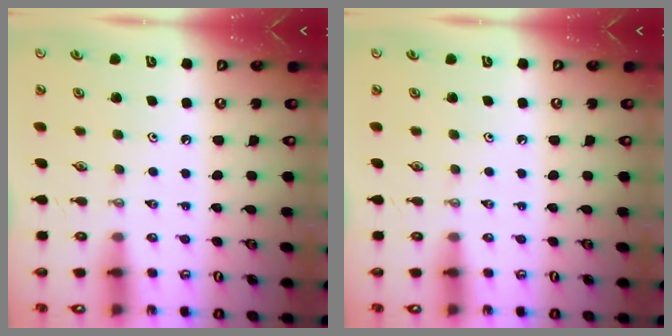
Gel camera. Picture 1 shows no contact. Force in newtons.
{"total": 0.0}